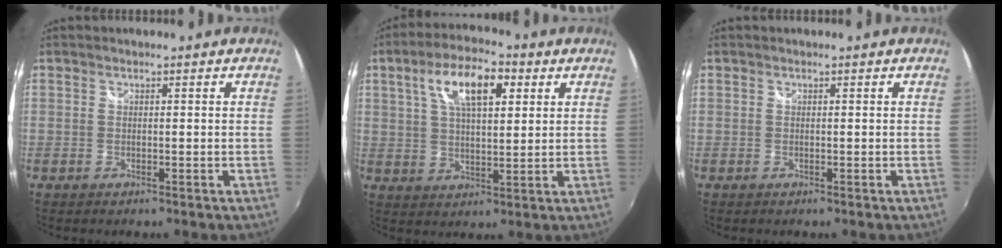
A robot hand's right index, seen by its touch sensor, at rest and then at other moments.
{"total": 11.5, "force": [4.6, 4.7, 9.4], "torque": [-0.167, 0.024, 0.080]}
{"total": 0.0}